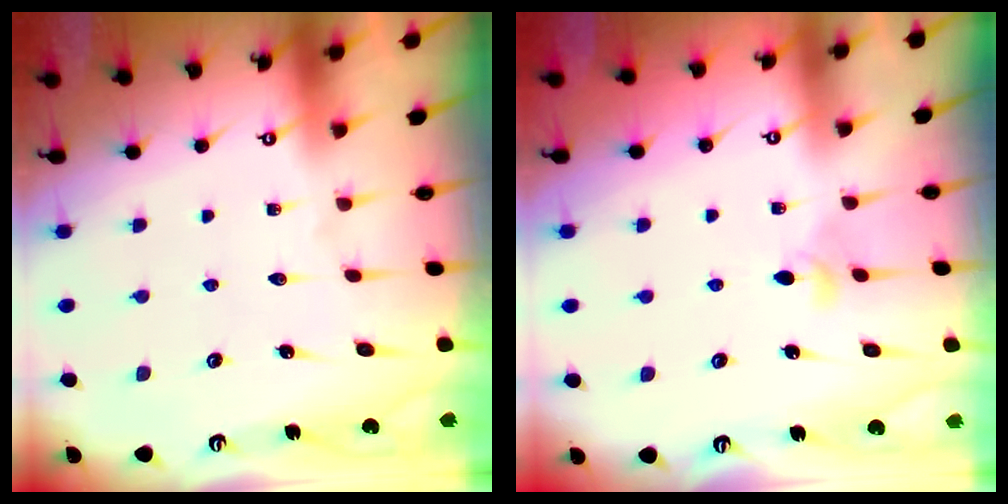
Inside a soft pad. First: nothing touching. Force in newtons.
{"total": 3.3, "press": 3.2, "slide": 0.8}